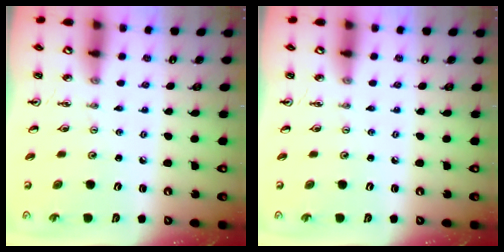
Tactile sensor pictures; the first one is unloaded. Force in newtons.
{"total": 0.0}